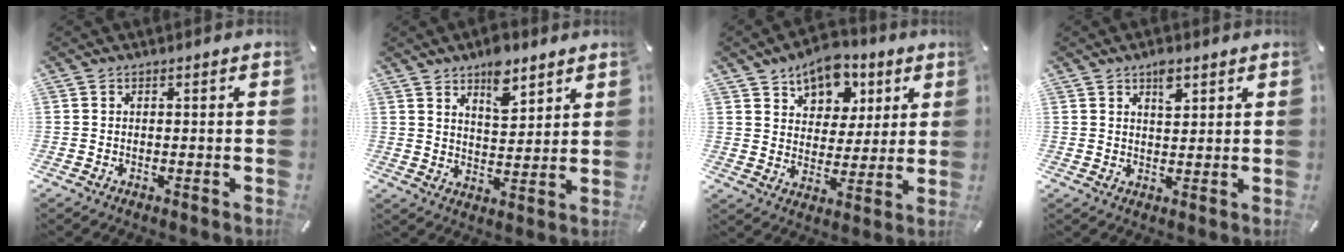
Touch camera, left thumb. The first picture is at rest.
{"total": 8.2, "force": [6.2, 3.9, 3.8], "torque": [-0.045, -0.035, 0.105]}
{"total": 10.9, "force": [6.9, 7.7, 3.2], "torque": [-0.040, -0.053, 0.124]}
{"total": 4.1, "force": [2.3, 2.0, 2.7], "torque": [-0.034, -0.007, 0.036]}